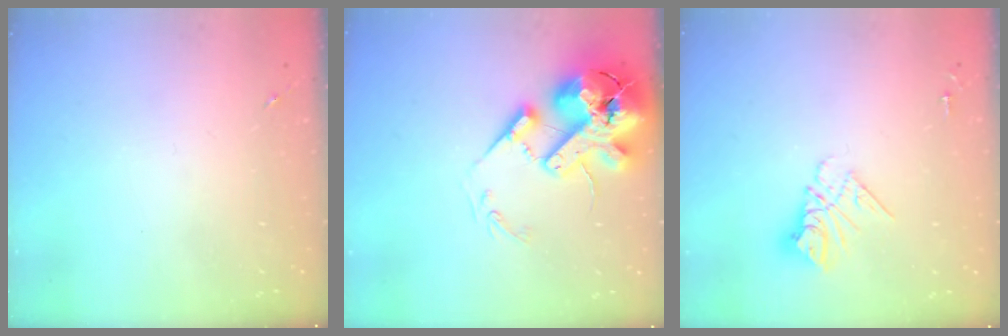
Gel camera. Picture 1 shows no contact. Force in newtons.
{"total": 20.9, "press": 20.6, "slide": 3.4}
{"total": 9.8, "press": 9.7, "slide": 0.8}